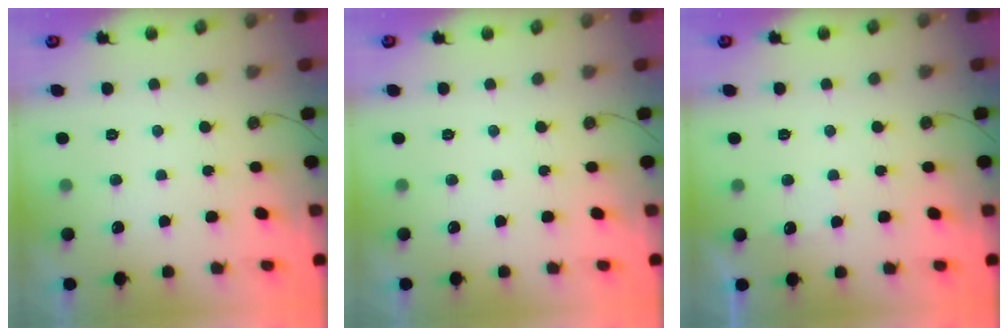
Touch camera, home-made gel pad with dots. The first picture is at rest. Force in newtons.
{"total": 0.0}
{"total": 2.5, "press": 2.5, "slide": 0.5}